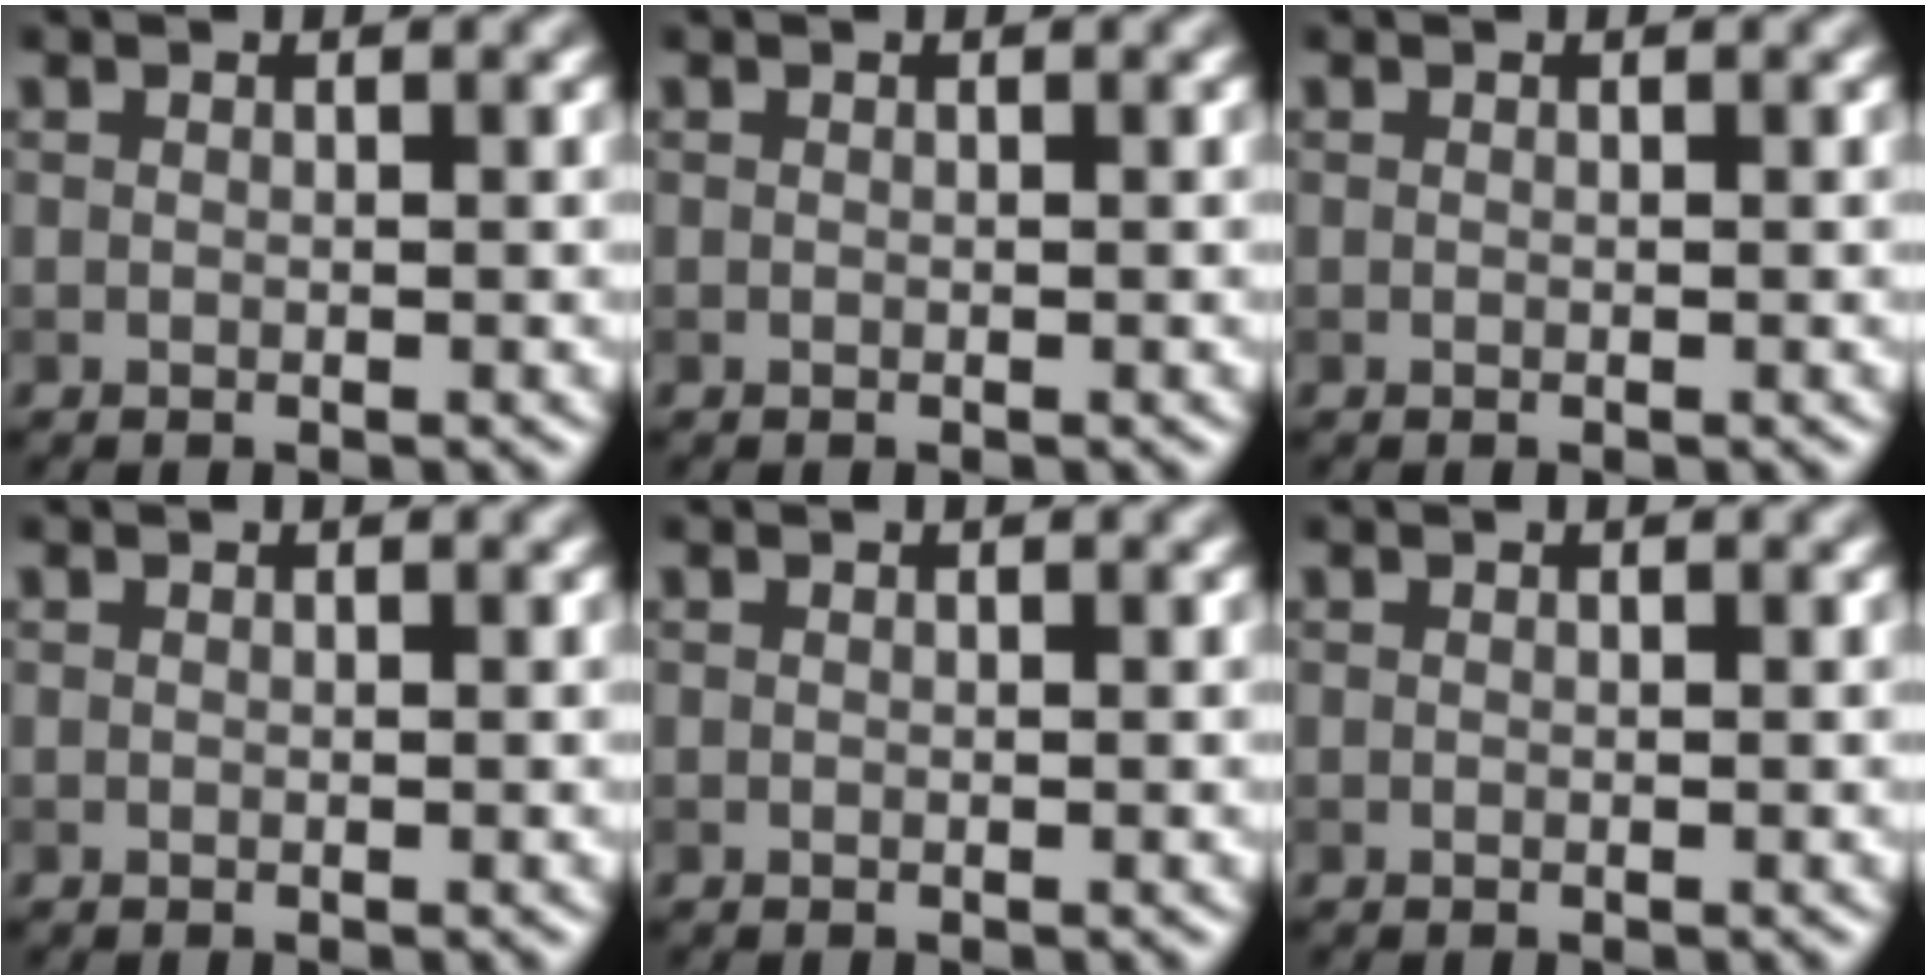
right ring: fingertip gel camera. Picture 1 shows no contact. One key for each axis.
{"total": 0.0}
{"total": 0.0}
{"total": 0.0}
{"total": 0.0}
{"total": 0.0}